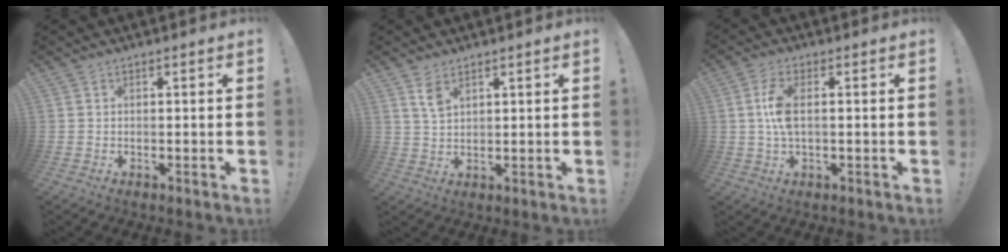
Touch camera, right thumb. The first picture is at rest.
{"total": 4.4, "force": [2.7, 2.0, 2.8], "torque": [-0.037, -0.018, 0.046]}
{"total": 7.2, "force": [0.2, 2.9, 6.6], "torque": [-0.126, -0.006, 0.000]}